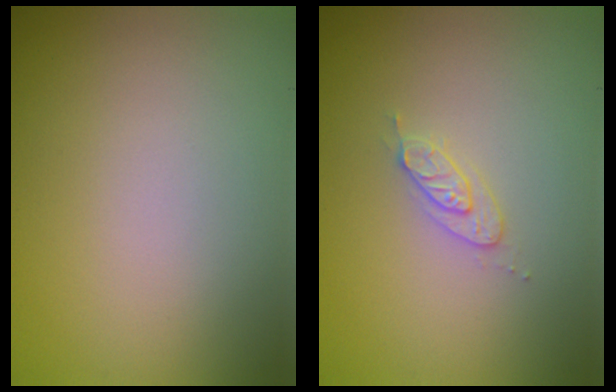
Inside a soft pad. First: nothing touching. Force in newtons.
{"total": 1.7, "press": 1.6, "slide": 0.2}